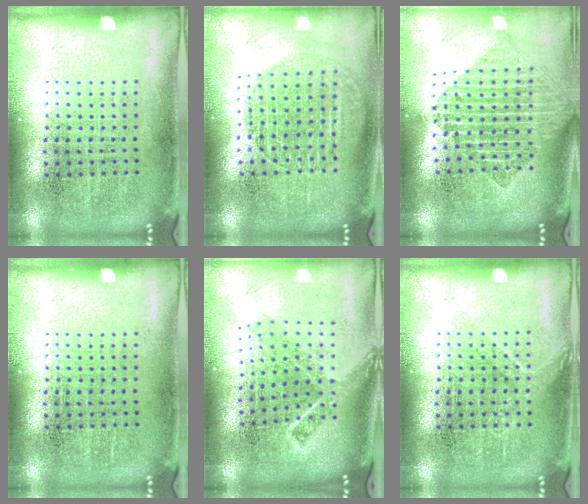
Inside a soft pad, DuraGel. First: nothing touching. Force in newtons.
{"total": 1.6, "press": 1.4, "slide": 0.8}
{"total": 2.2, "press": 1.6, "slide": 1.4}
{"total": 0.0}
{"total": 2.0, "press": 1.4, "slide": 1.4}
{"total": 1.1, "press": 1.1, "slide": 0.3}